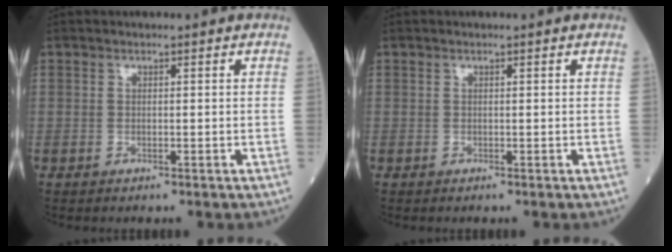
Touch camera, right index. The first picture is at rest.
{"total": 0.0}